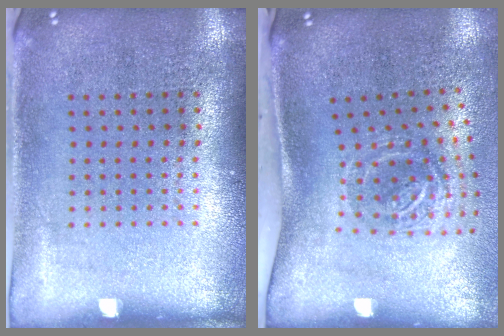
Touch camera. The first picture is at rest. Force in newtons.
{"total": 2.0, "press": 1.2, "slide": 1.5}